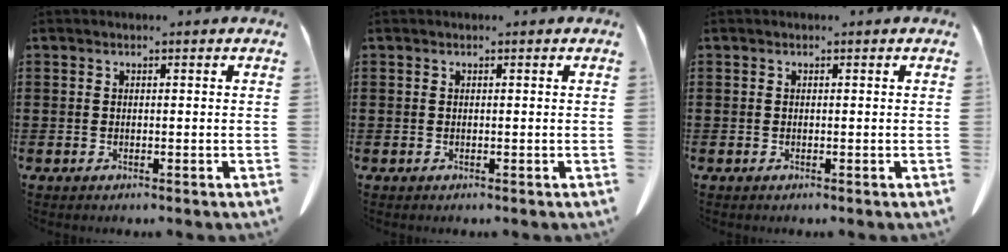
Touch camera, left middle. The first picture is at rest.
{"total": 0.0}
{"total": 0.0}